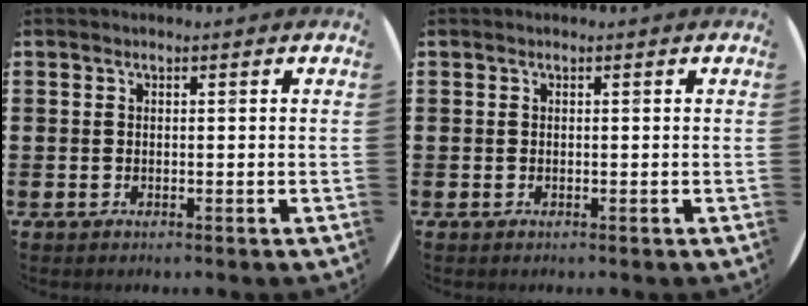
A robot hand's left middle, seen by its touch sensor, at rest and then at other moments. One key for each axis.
{"total": 0.0}